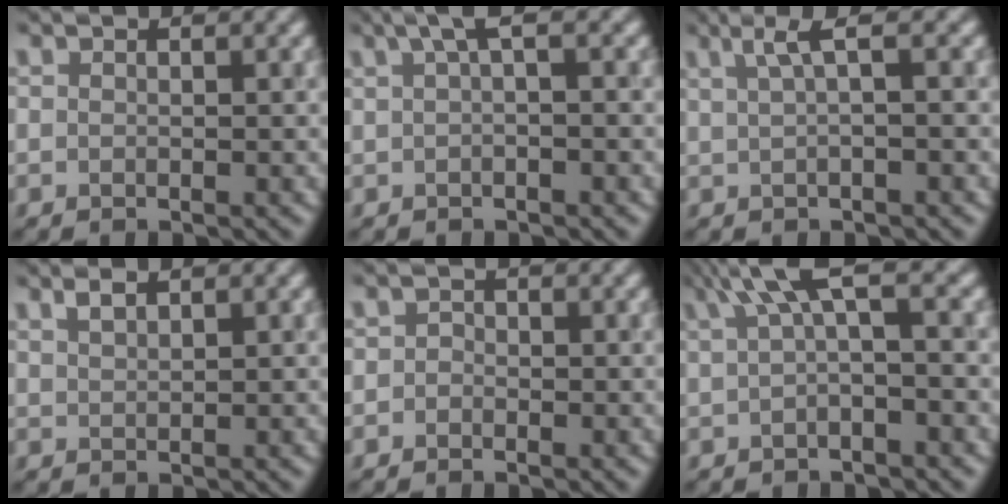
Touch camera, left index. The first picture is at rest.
{"total": 1.6, "force": [0.5, 0.0, 1.5], "torque": [-0.029, 0.008, 0.009]}
{"total": 2.3, "force": [0.8, 0.3, 2.1], "torque": [-0.036, 0.009, 0.014]}
{"total": 1.1, "force": [1.1, 0.1, 0.4], "torque": [-0.009, 0.005, 0.021]}
{"total": 0.5, "force": [-0.2, 0.5, 0.2], "torque": [-0.002, 0.001, -0.008]}
{"total": 3.8, "force": [1.5, 0.6, 3.4], "torque": [-0.057, 0.010, 0.022]}